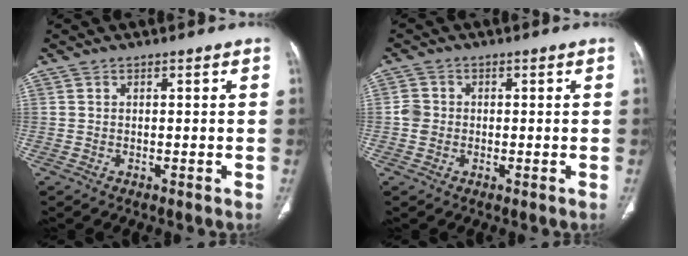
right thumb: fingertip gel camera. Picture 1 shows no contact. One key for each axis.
{"total": 2.7, "fx": -0.2, "fy": 2.5, "fz": 1.0, "tx": -0.012, "ty": 0.007, "tz": -0.006}